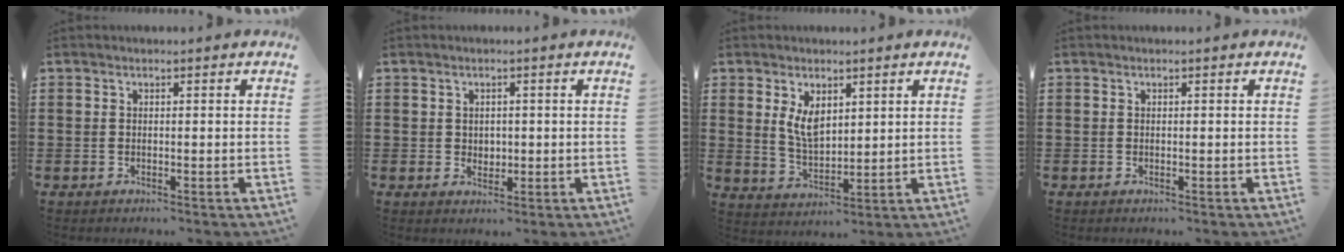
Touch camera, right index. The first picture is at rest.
{"total": 1.6, "force": [0.6, 1.5, 0.3], "torque": [-0.011, 0.009, 0.010]}
{"total": 5.1, "force": [2.2, 2.9, 3.6], "torque": [-0.071, 0.001, 0.039]}
{"total": 0.0}